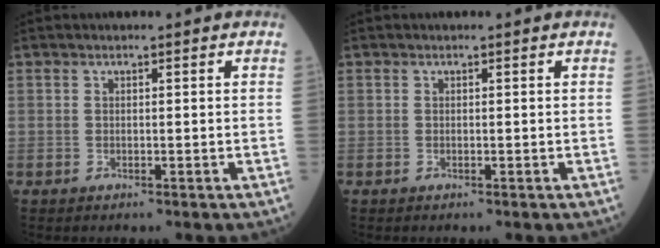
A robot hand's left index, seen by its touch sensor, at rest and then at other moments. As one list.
[{"total": 0.0}]